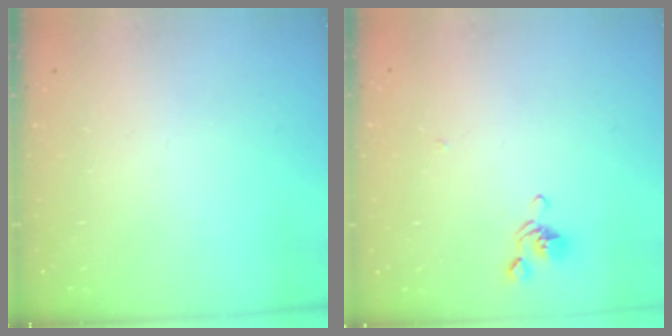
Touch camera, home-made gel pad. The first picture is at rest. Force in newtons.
{"total": 2.7, "press": 2.7, "slide": 0.6}